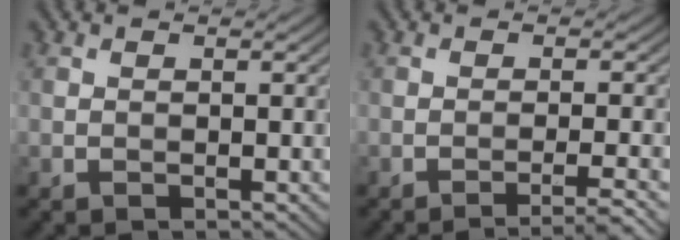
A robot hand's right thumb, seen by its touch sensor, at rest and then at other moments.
{"total": 3.5, "force": [-2.2, 0.2, 2.7], "torque": [-0.041, 0.010, -0.048]}